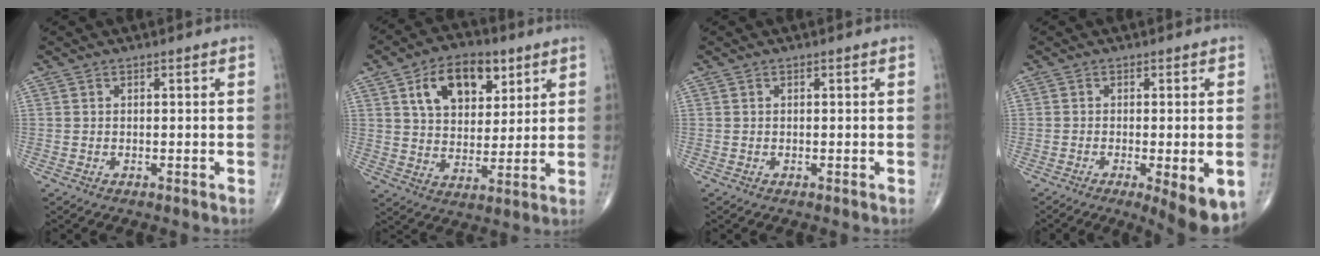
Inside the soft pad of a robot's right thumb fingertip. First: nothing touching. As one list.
[{"total": 13.9, "force": [6.1, 8.6, 9.0], "torque": [-0.109, -0.018, 0.107]}, {"total": 0.0}, {"total": 9.7, "force": [-4.1, 2.5, 8.4], "torque": [-0.109, -0.013, -0.056]}]